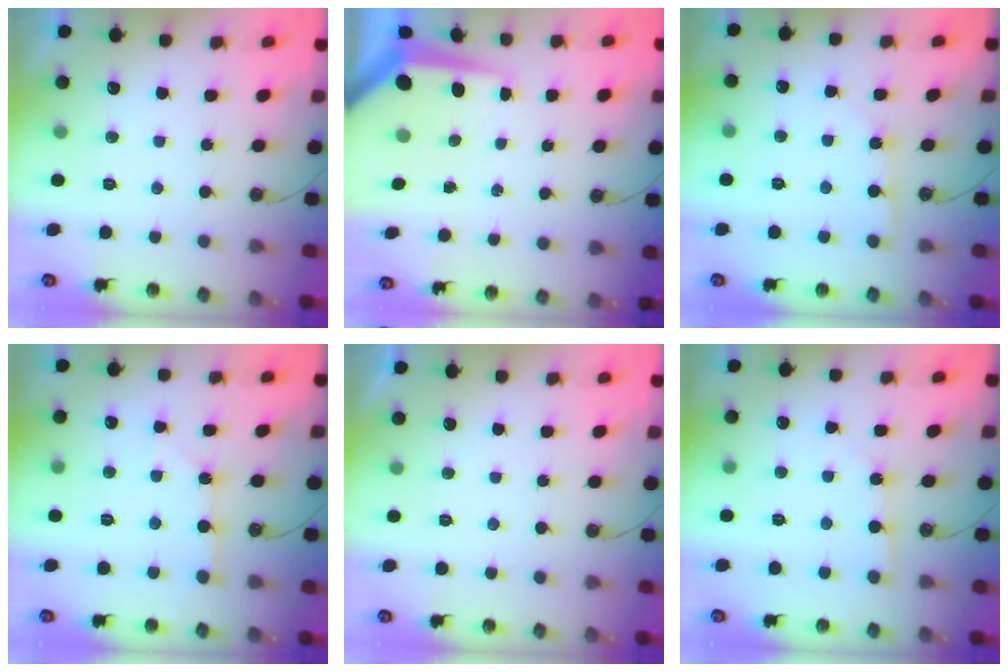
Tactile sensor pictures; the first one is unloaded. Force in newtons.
{"total": 8.5, "press": 8.4, "slide": 0.7}
{"total": 2.6, "press": 2.6, "slide": 0.3}
{"total": 3.0, "press": 2.9, "slide": 0.4}
{"total": 0.0}
{"total": 2.1, "press": 2.1, "slide": 0.2}